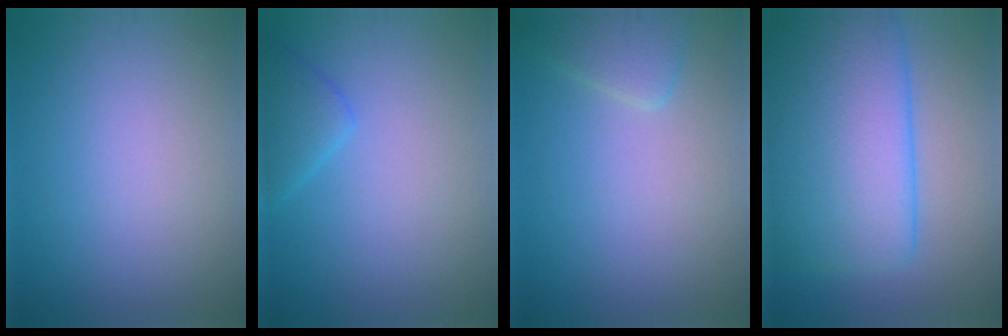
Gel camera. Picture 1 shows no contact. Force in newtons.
{"total": 2.9, "press": 2.9, "slide": 0.3}
{"total": 2.1, "press": 2.1, "slide": 0.2}
{"total": 11.0, "press": 11.0, "slide": 0.6}